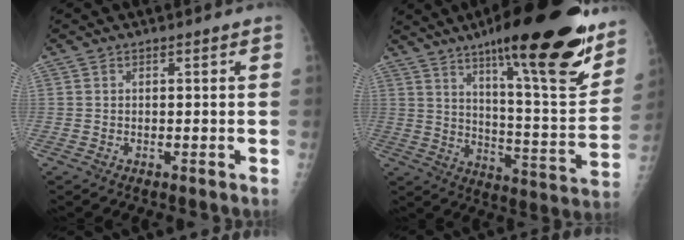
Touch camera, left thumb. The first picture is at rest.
{"total": 27.7, "force": [17.2, 5.9, 20.9], "torque": [-0.279, -0.069, 0.260]}